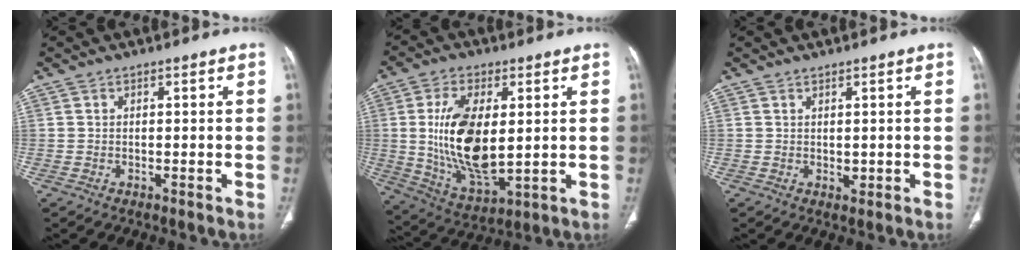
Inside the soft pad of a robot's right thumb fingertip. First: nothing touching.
{"total": 16.9, "force": [1.6, 8.3, 14.6], "torque": [-0.270, -0.020, 0.043]}
{"total": 1.2, "force": [0.5, 0.7, 0.8], "torque": [-0.012, -0.007, 0.015]}